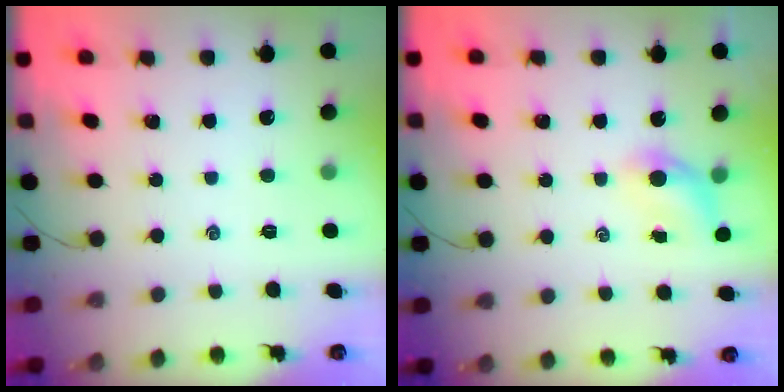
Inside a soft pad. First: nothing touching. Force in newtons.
{"total": 5.7, "press": 5.7, "slide": 0.7}